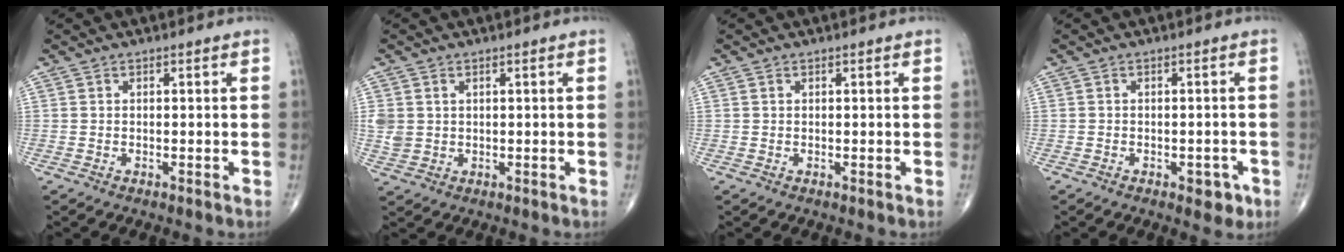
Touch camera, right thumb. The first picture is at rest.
{"total": 3.7, "force": [0.6, 3.1, 1.9], "torque": [-0.038, -0.001, 0.020]}
{"total": 0.0}
{"total": 3.4, "force": [-1.6, 2.0, 2.3], "torque": [-0.012, 0.004, -0.019]}